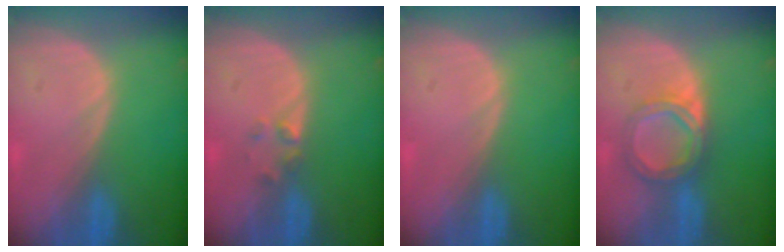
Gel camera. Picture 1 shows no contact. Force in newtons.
{"total": 1.6, "press": 1.4, "slide": 0.9}
{"total": 0.0}
{"total": 5.6, "press": 5.3, "slide": 1.9}